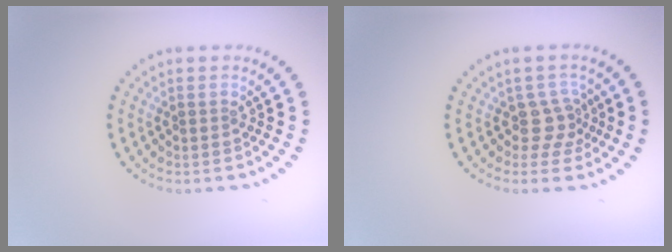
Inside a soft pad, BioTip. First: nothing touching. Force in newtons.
{"total": 2.4, "press": 1.6, "slide": 1.8}